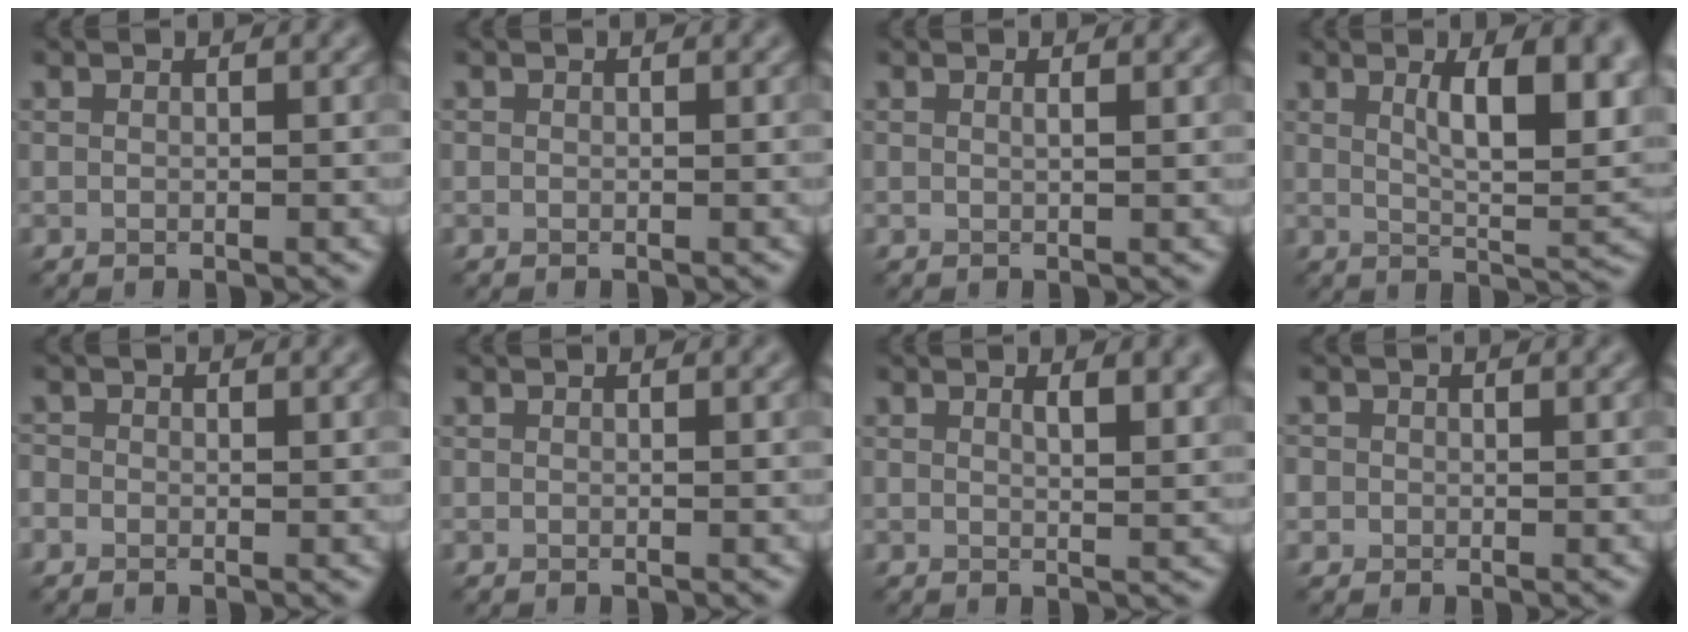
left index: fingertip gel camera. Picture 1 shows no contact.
{"total": 0.0}
{"total": 0.8, "force": [0.4, 0.2, 0.7], "torque": [-0.005, 0.003, 0.003]}
{"total": 9.2, "force": [2.9, 3.0, 8.2], "torque": [-0.110, -0.001, 0.049]}
{"total": 0.8, "force": [-0.1, 0.7, 0.2], "torque": [-0.003, -0.004, -0.006]}
{"total": 0.0}
{"total": 4.2, "force": [2.0, 1.6, 3.4], "torque": [-0.029, 0.005, 0.024]}
{"total": 1.1, "force": [0.0, 1.1, 0.2], "torque": [0.004, -0.002, -0.001]}